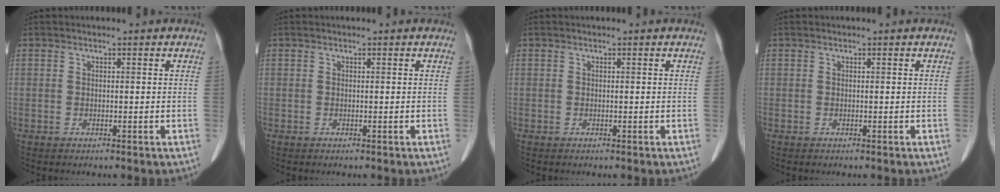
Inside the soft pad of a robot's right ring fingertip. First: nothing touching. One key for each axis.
{"total": 0.0}
{"total": 0.0}
{"total": 0.0}